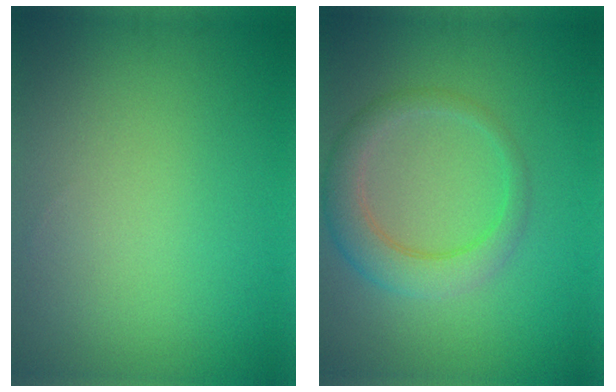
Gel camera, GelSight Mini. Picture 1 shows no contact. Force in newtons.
{"total": 4.0, "press": 4.0, "slide": 0.1}